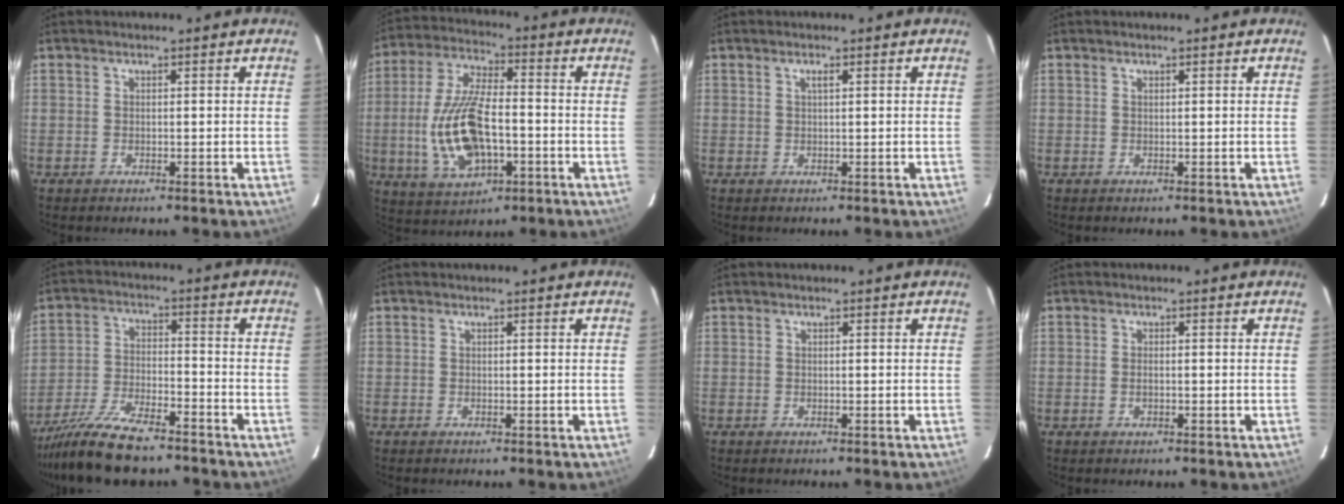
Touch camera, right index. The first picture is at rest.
{"total": 15.7, "force": [-3.2, 7.2, 13.5], "torque": [-0.287, -0.004, -0.050]}
{"total": 0.8, "force": [0.4, 0.1, 0.7], "torque": [-0.012, 0.003, 0.007]}
{"total": 0.0}
{"total": 14.1, "force": [-11.8, 3.4, 7.0], "torque": [-0.156, -0.023, -0.211]}
{"total": 0.0}
{"total": 0.0}
{"total": 0.9, "force": [-0.2, 0.5, 0.8], "torque": [-0.016, -0.001, -0.004]}